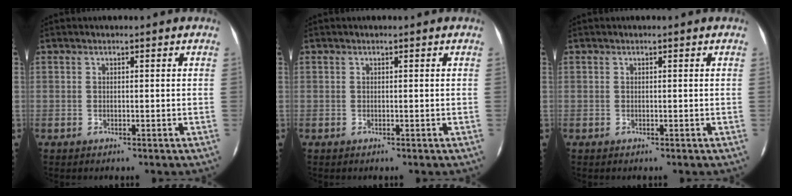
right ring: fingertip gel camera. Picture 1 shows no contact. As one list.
[{"total": 0.0}, {"total": 0.0}]